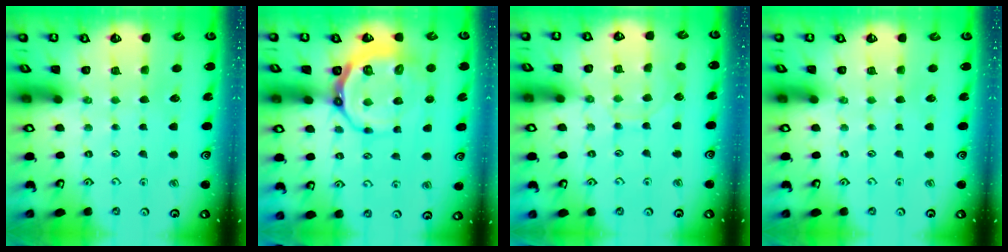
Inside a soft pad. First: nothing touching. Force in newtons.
{"total": 12.7, "press": 12.3, "slide": 3.3}
{"total": 5.3, "press": 5.3, "slide": 0.4}
{"total": 0.0}